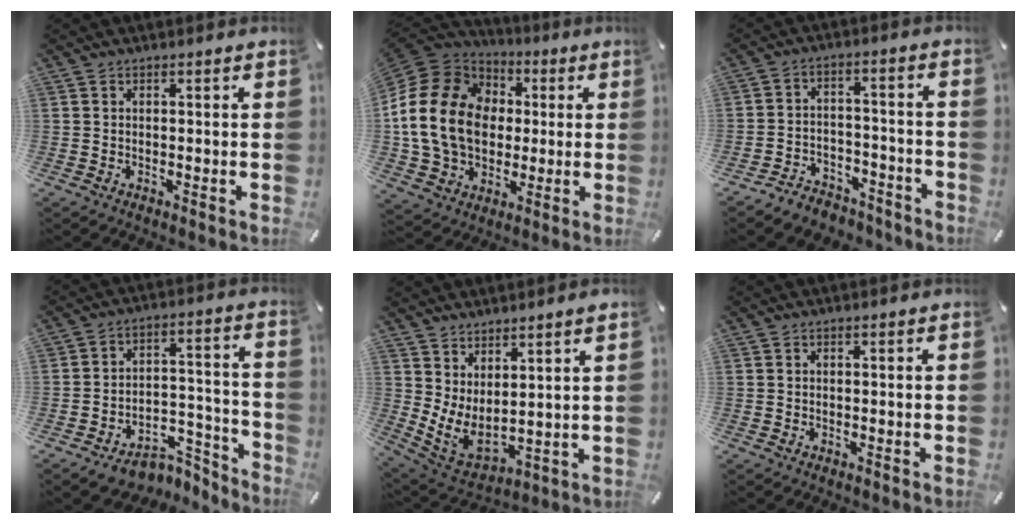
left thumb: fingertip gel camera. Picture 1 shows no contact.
{"total": 20.8, "force": [-0.3, 16.8, 12.3], "torque": [-0.259, 0.018, -0.008]}
{"total": 6.3, "force": [-5.1, 3.5, 1.3], "torque": [-0.014, 0.032, -0.096]}
{"total": 8.5, "force": [-5.1, 6.2, 2.7], "torque": [-0.013, 0.027, -0.083]}
{"total": 5.2, "force": [3.0, 2.5, 3.4], "torque": [-0.079, -0.052, 0.062]}
{"total": 0.0}